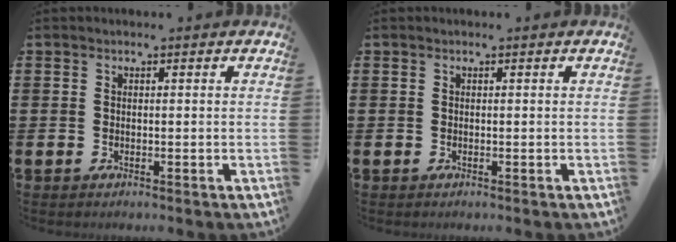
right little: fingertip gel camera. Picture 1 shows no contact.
{"total": 0.0}